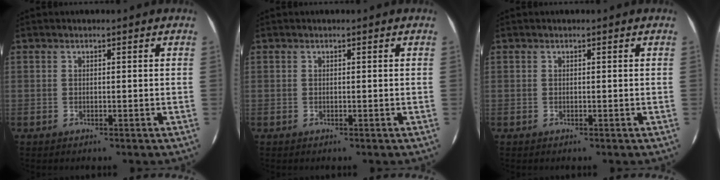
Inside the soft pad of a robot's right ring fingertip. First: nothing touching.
{"total": 0.0}
{"total": 0.0}